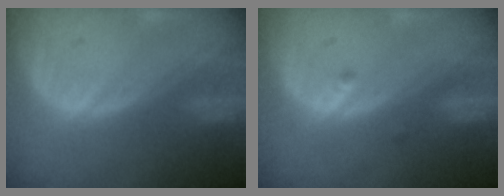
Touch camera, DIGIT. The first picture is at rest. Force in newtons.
{"total": 1.3, "press": 1.1, "slide": 0.7}